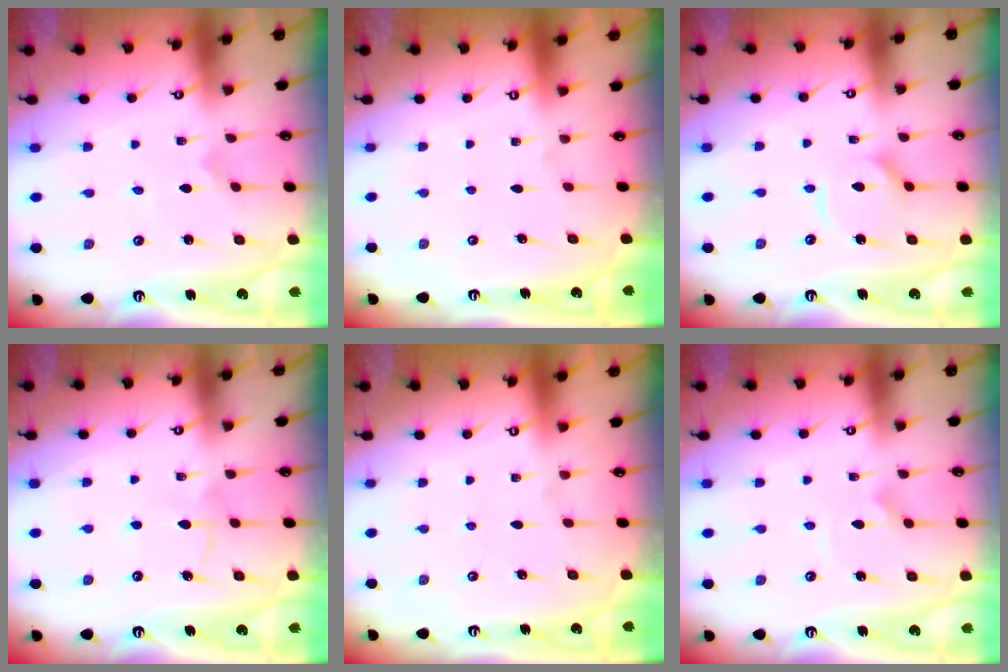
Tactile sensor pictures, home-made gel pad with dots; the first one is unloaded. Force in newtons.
{"total": 0.0}
{"total": 8.4, "press": 8.3, "slide": 0.9}
{"total": 6.1, "press": 6.1, "slide": 0.3}
{"total": 0.0}
{"total": 2.2, "press": 2.2, "slide": 0.1}